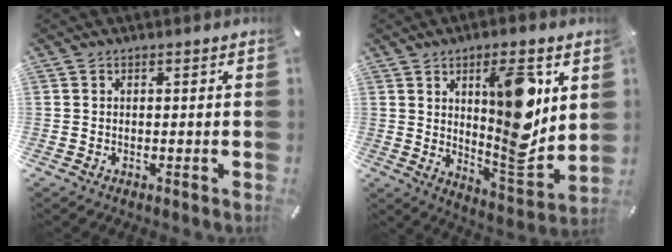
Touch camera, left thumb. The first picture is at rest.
{"total": 15.1, "force": [5.2, 4.8, 13.3], "torque": [-0.184, -0.039, 0.080]}